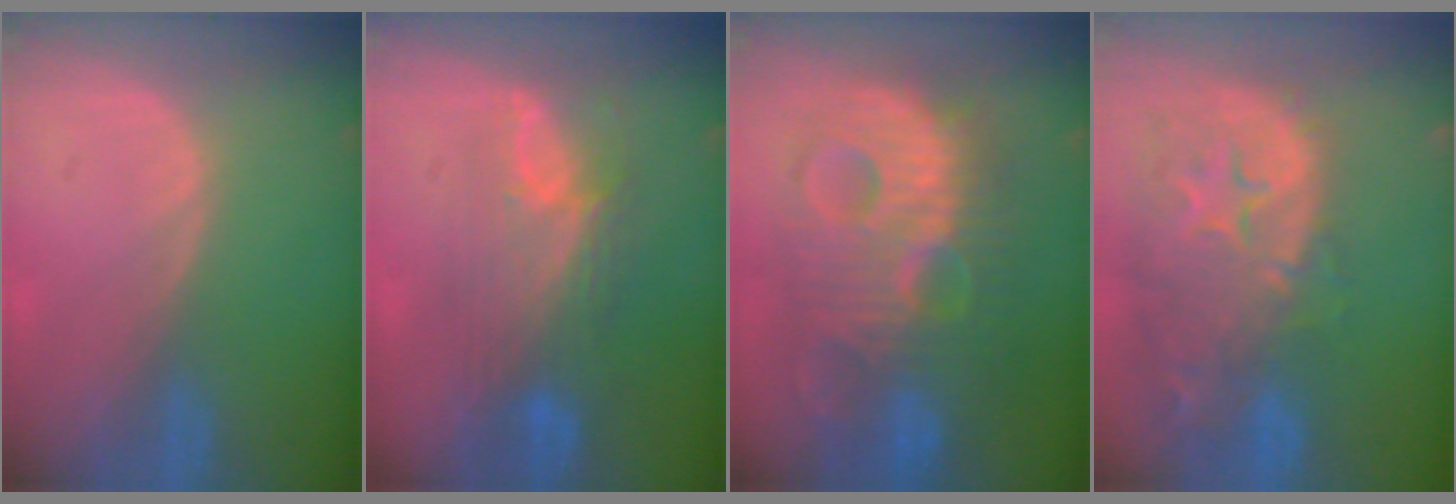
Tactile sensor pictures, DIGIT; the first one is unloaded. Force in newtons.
{"total": 7.7, "press": 7.5, "slide": 1.7}
{"total": 13.7, "press": 13.7, "slide": 1.1}
{"total": 14.7, "press": 11.8, "slide": 8.8}